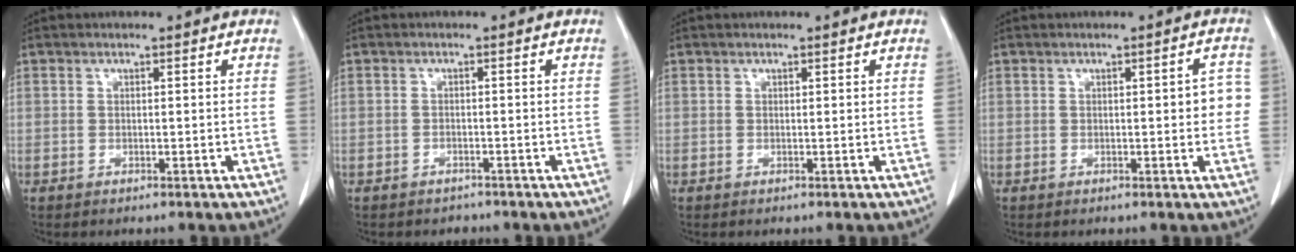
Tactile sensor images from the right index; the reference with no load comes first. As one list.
[{"total": 1.8, "force": [-1.6, 1.0, 0.0], "torque": [-0.015, -0.001, -0.023]}, {"total": 0.0}, {"total": 3.5, "force": [0.0, 1.1, 3.3], "torque": [-0.030, 0.005, -0.004]}]